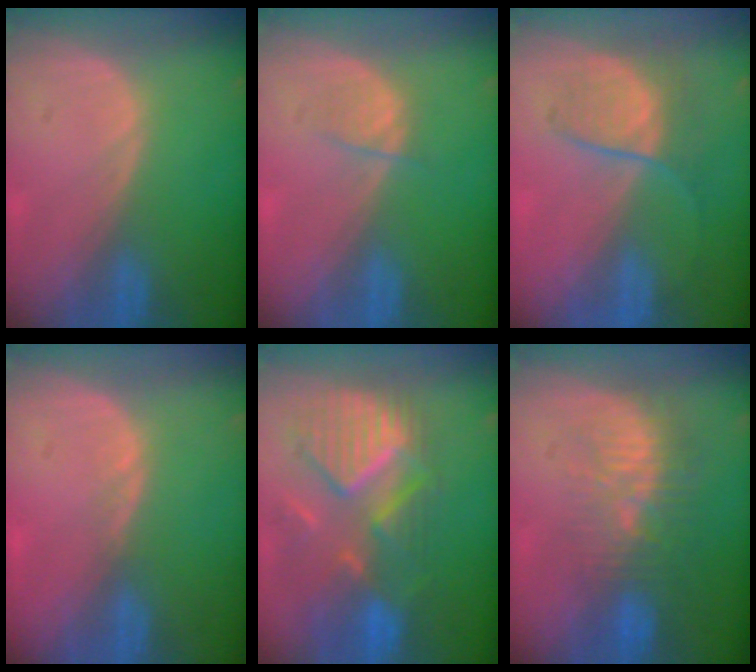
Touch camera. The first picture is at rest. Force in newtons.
{"total": 1.9, "press": 1.9, "slide": 0.4}
{"total": 6.3, "press": 6.0, "slide": 2.0}
{"total": 0.7, "press": 0.7, "slide": 0.2}
{"total": 11.1, "press": 10.0, "slide": 4.9}
{"total": 9.3, "press": 8.6, "slide": 3.7}